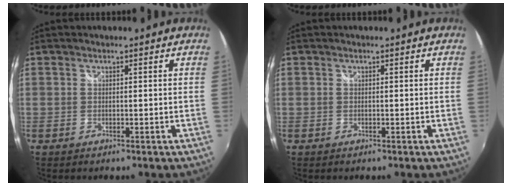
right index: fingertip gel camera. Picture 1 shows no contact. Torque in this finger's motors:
{"motor_torque": [-0.05, 0.08, -0.01, 0.00]}